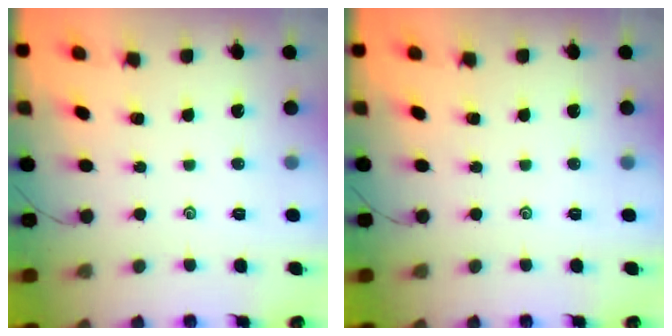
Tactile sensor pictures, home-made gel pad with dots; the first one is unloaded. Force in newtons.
{"total": 0.0}